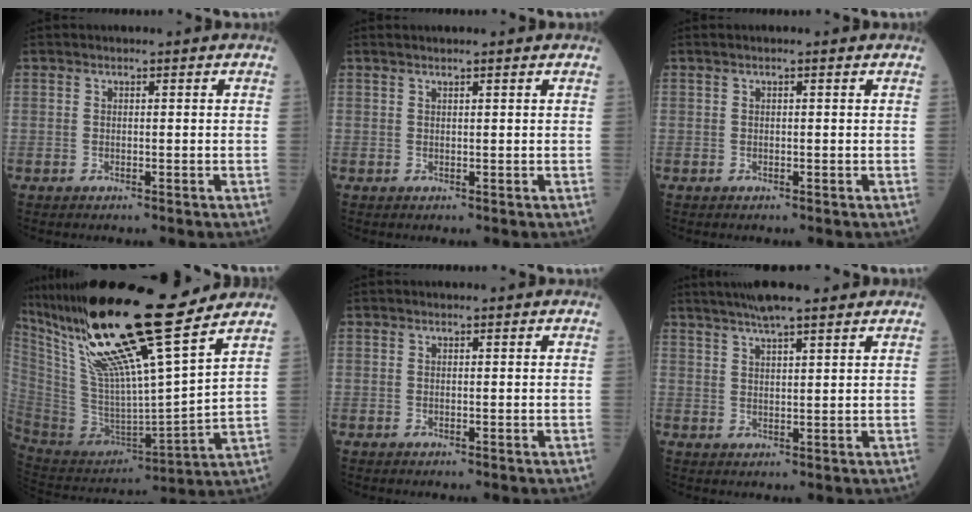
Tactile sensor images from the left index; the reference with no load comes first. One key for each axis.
{"total": 1.8, "fx": 1.5, "fy": -0.1, "fz": 0.9, "tx": -0.014, "ty": 0.022, "tz": 0.026}
{"total": 0.8, "fx": 0.5, "fy": -0.1, "fz": 0.6, "tx": -0.018, "ty": 0.013, "tz": 0.008}
{"total": 24.0, "fx": 17.8, "fy": 0.6, "fz": 16.0, "tx": -0.295, "ty": -0.004, "tz": 0.325}
{"total": 0.0}
{"total": 8.6, "fx": 6.9, "fy": 0.6, "fz": 5.1, "tx": -0.080, "ty": 0.029, "tz": 0.106}